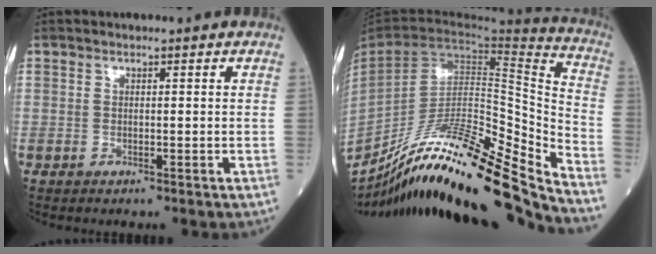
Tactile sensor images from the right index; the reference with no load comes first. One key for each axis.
{"total": 28.1, "fx": -24.2, "fy": -0.2, "fz": 14.2, "tx": -0.191, "ty": -0.031, "tz": -0.394}